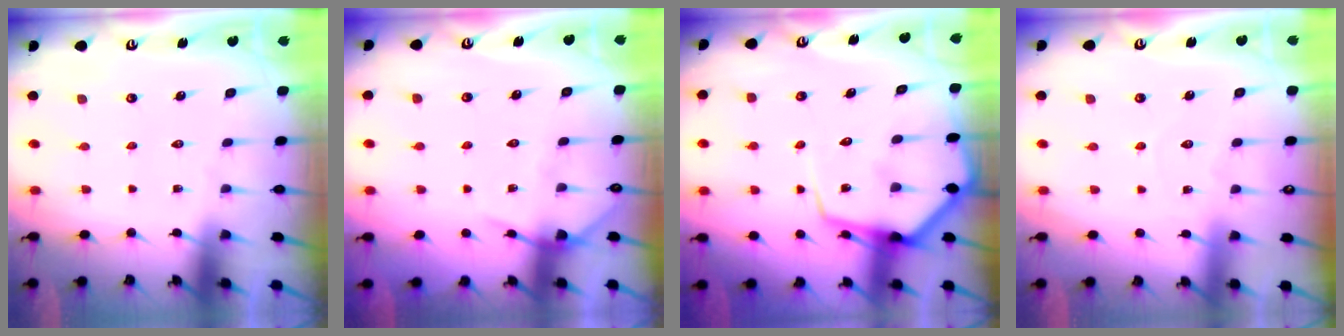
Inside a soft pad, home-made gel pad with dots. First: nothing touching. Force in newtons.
{"total": 5.8, "press": 5.8, "slide": 0.7}
{"total": 10.0, "press": 10.0, "slide": 1.1}
{"total": 3.2, "press": 3.2, "slide": 0.5}